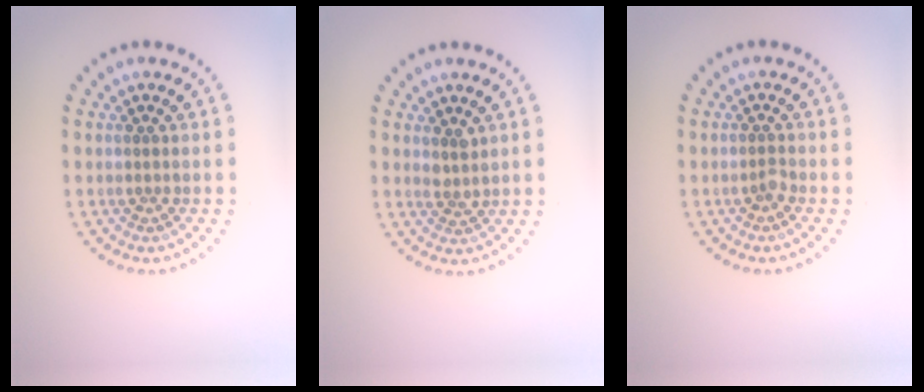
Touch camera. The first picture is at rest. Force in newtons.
{"total": 1.4, "press": 1.1, "slide": 0.9}
{"total": 0.9, "press": 0.6, "slide": 0.6}